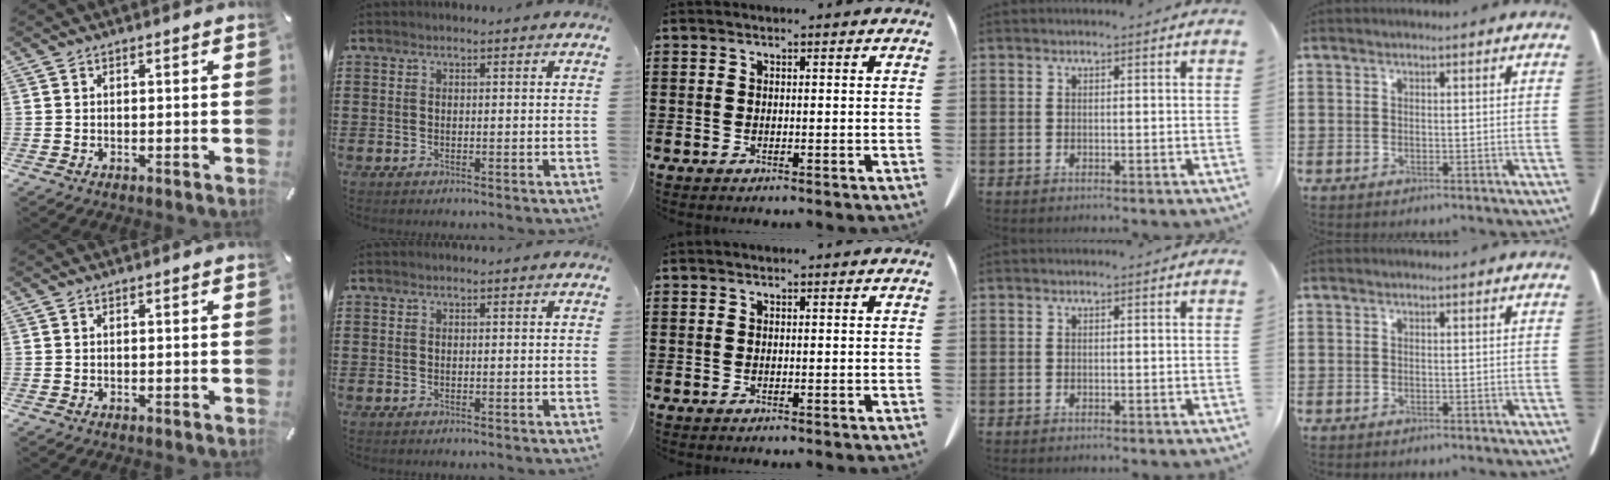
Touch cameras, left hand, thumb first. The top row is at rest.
{}